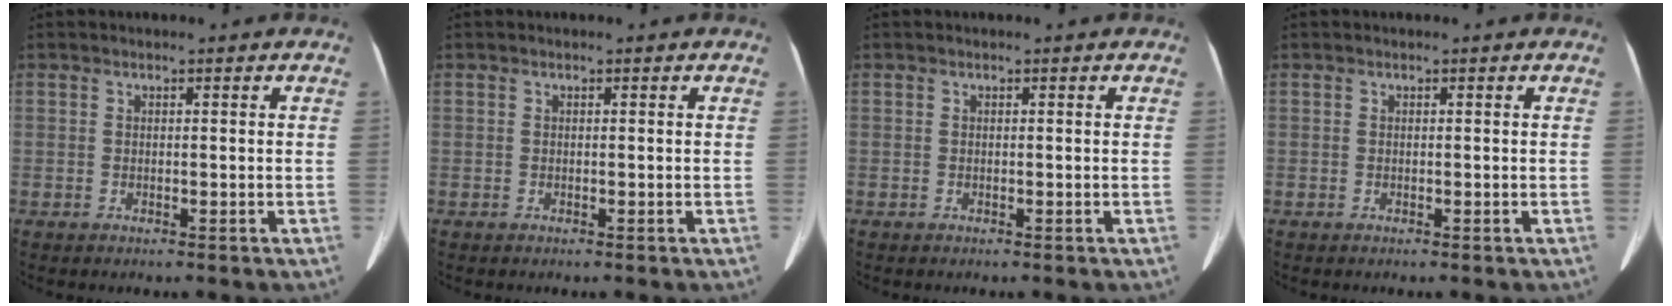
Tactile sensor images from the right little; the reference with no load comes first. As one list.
[{"total": 0.0}, {"total": 0.0}, {"total": 0.0}]